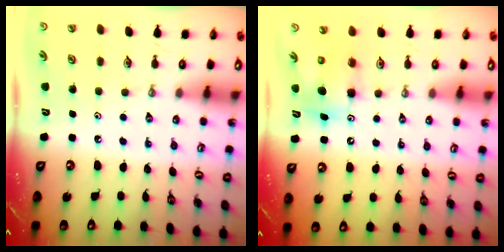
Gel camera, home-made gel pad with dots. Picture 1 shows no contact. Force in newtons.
{"total": 8.0, "press": 7.9, "slide": 1.2}